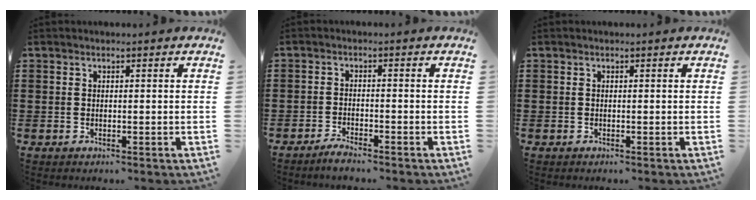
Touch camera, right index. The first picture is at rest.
{"total": 1.9, "force": [-1.9, 0.0, 0.3], "torque": [-0.008, 0.004, -0.037]}
{"total": 0.0}